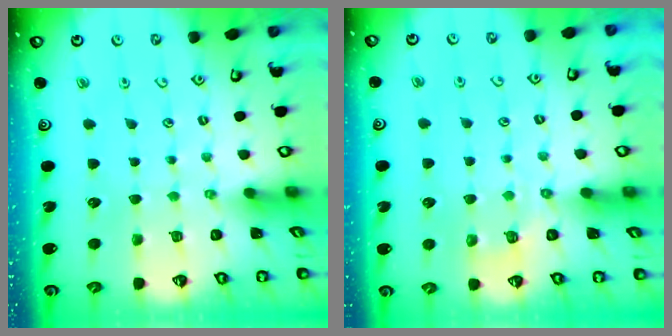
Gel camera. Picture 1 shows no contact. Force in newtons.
{"total": 3.0, "press": 2.5, "slide": 1.6}